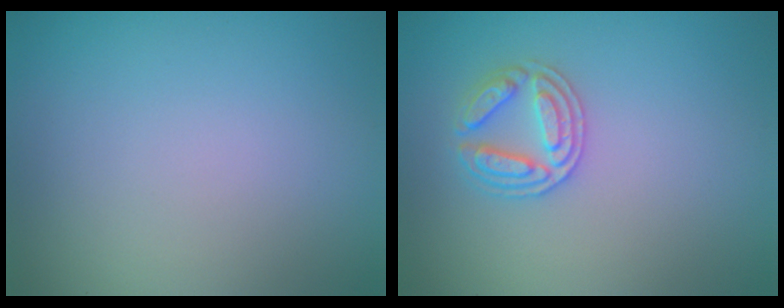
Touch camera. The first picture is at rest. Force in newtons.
{"total": 2.7, "press": 2.7, "slide": 0.4}